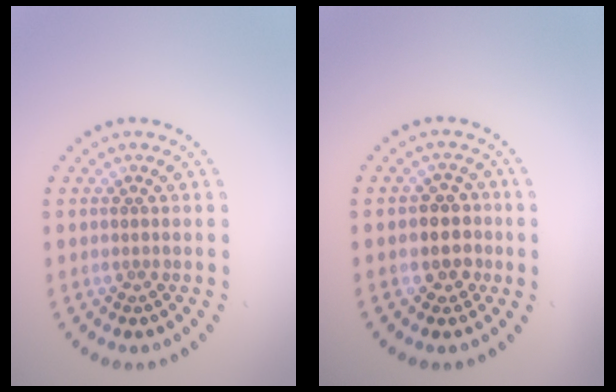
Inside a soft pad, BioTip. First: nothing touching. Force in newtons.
{"total": 2.7, "press": 2.5, "slide": 1.0}